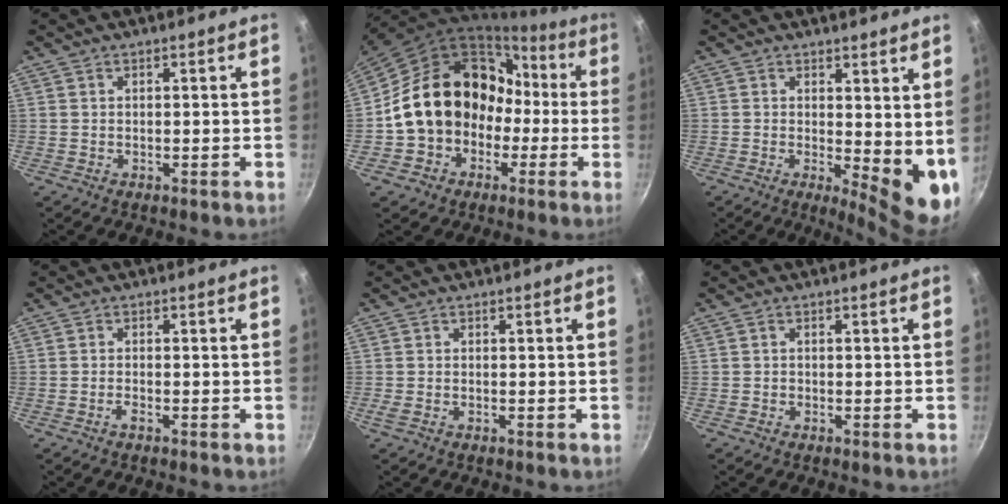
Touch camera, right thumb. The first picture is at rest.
{"total": 19.3, "force": [-1.5, 16.0, 10.8], "torque": [-0.150, 0.075, -0.013]}
{"total": 8.8, "force": [1.2, 3.5, 7.9], "torque": [-0.088, -0.024, 0.021]}
{"total": 1.2, "force": [-0.8, 0.3, 0.9], "torque": [-0.026, 0.005, -0.021]}
{"total": 1.0, "force": [-0.4, 0.4, 0.9], "torque": [-0.022, 0.002, -0.011]}
{"total": 0.5, "force": [-0.3, 0.4, 0.1], "torque": [-0.001, 0.003, -0.006]}